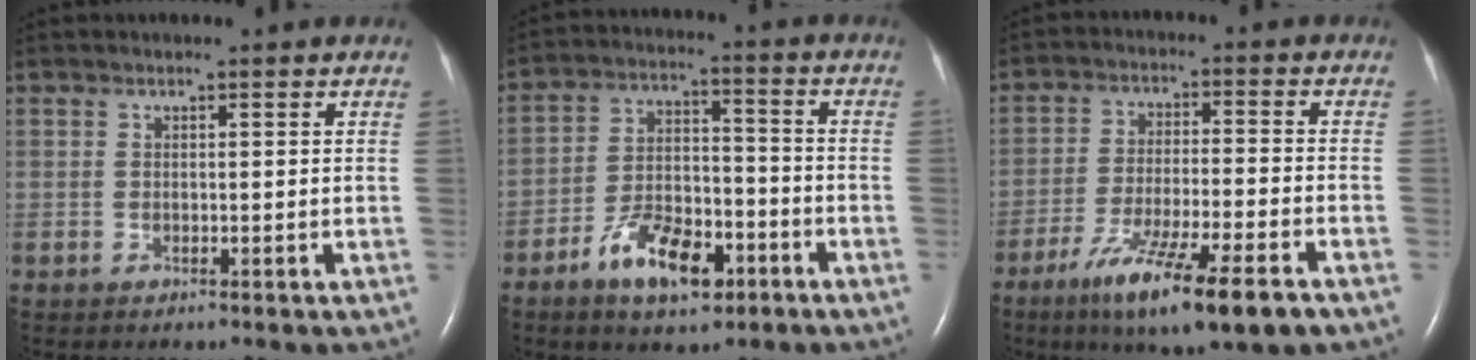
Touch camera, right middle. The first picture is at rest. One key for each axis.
{"total": 10.6, "fx": -6.0, "fy": 4.6, "fz": 7.5, "tx": -0.144, "ty": 0.007, "tz": -0.100}
{"total": 13.7, "fx": -8.5, "fy": 1.0, "fz": 10.8, "tx": -0.184, "ty": -0.036, "tz": -0.140}